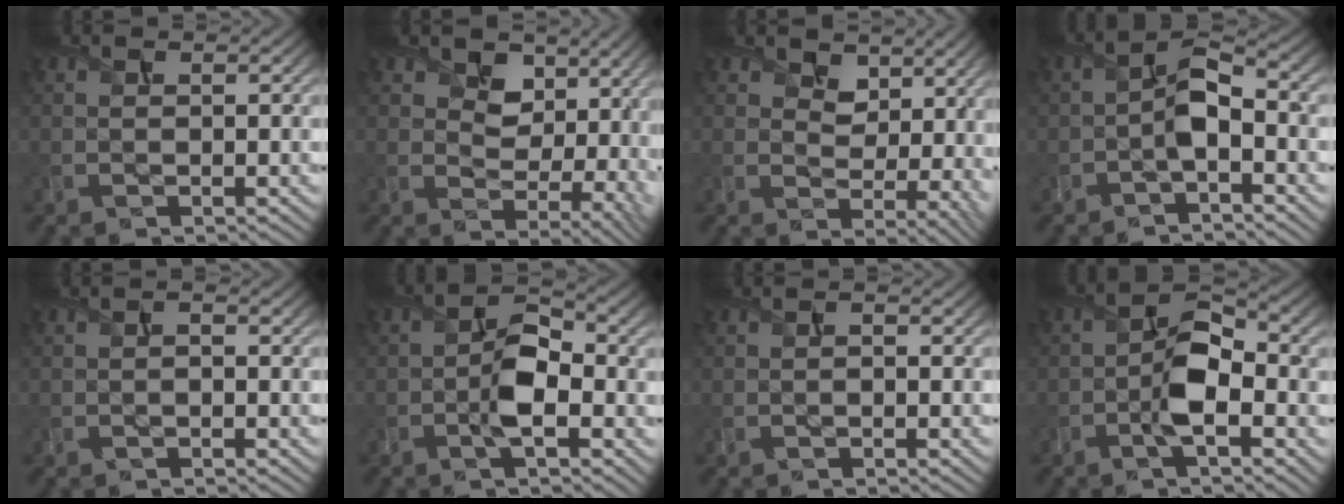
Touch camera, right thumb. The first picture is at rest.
{"total": 7.9, "force": [3.6, 5.3, 4.8], "torque": [-0.085, -0.011, 0.054]}
{"total": 6.0, "force": [3.0, 3.8, 3.6], "torque": [-0.068, -0.011, 0.047]}
{"total": 4.2, "force": [-1.6, 1.6, 3.5], "torque": [-0.068, 0.011, -0.038]}
{"total": 0.8, "force": [-0.4, 0.3, 0.6], "torque": [-0.013, 0.000, -0.007]}
{"total": 5.3, "force": [-1.4, 2.1, 4.7], "torque": [-0.085, 0.009, -0.034]}
{"total": 1.1, "force": [-0.4, 0.4, 1.0], "torque": [-0.018, -0.001, -0.006]}
{"total": 5.9, "force": [-1.8, 2.4, 5.1], "torque": [-0.091, 0.012, -0.041]}